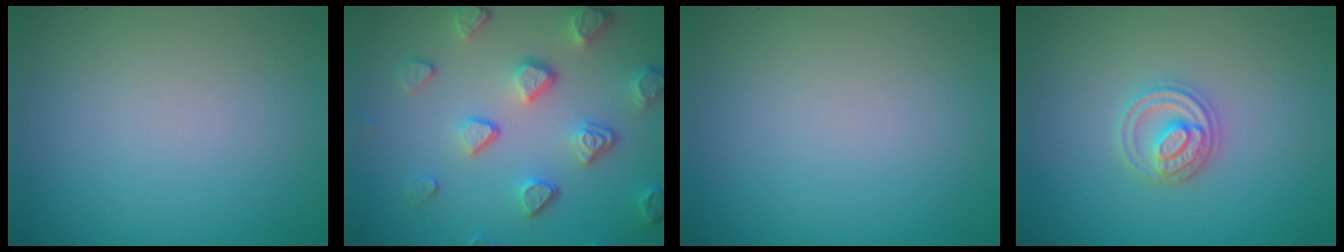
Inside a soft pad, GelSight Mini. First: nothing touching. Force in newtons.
{"total": 5.1, "press": 4.0, "slide": 3.2}
{"total": 0.0}
{"total": 2.8, "press": 2.8, "slide": 0.3}